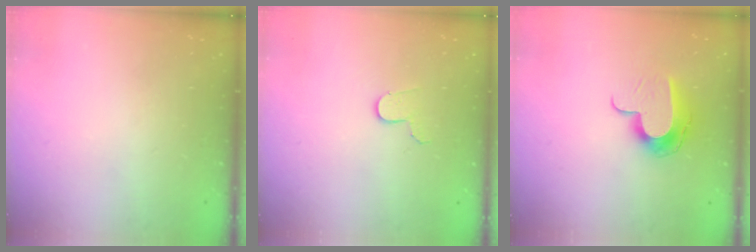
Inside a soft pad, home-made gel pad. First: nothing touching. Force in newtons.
{"total": 4.1, "press": 4.1, "slide": 0.3}
{"total": 10.6, "press": 10.5, "slide": 0.4}